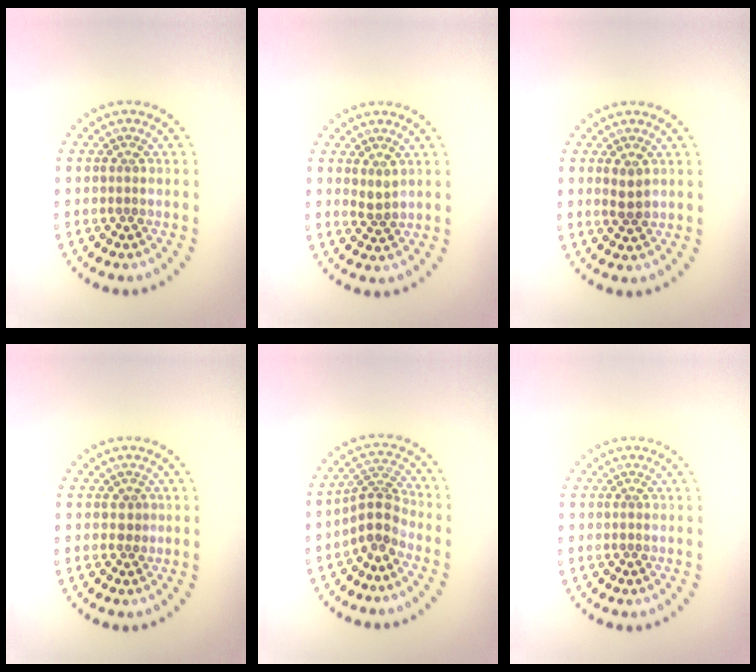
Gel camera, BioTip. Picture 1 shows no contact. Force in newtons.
{"total": 1.3, "press": 1.1, "slide": 0.7}
{"total": 1.5, "press": 1.4, "slide": 0.4}
{"total": 0.8, "press": 0.7, "slide": 0.4}
{"total": 3.2, "press": 2.4, "slide": 2.1}
{"total": 0.0}